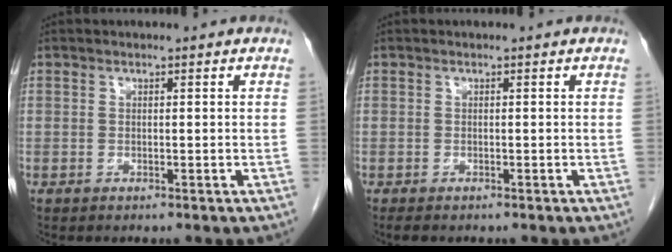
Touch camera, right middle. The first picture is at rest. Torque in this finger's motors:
{"motor_torque": [0.49, -0.10, -0.01, 0.01]}